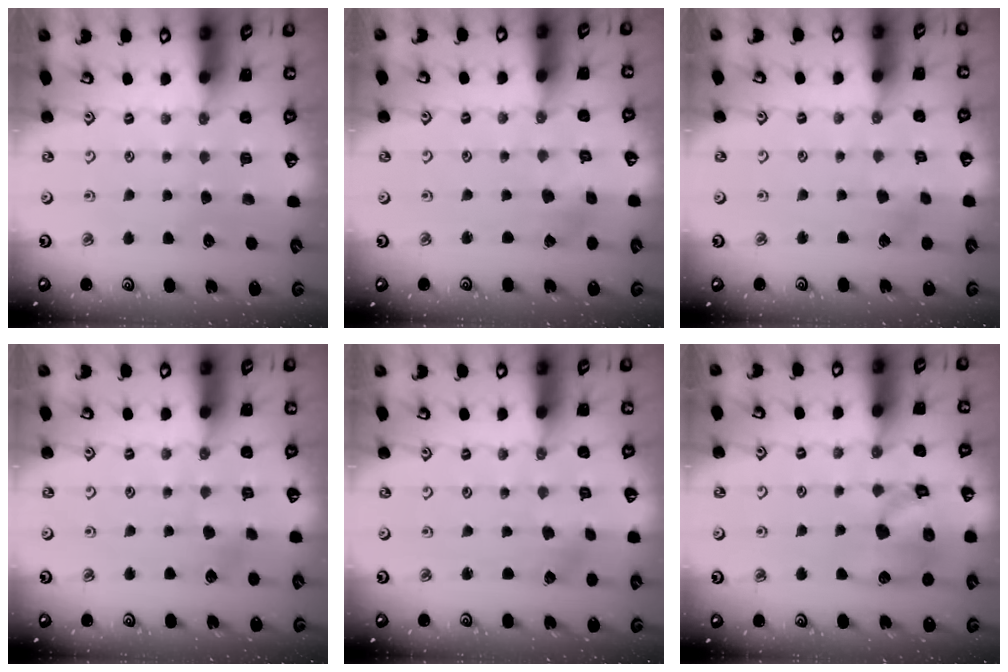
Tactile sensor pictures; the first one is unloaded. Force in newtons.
{"total": 1.4, "press": 1.4, "slide": 0.1}
{"total": 2.4, "press": 2.4, "slide": 0.3}
{"total": 2.3, "press": 2.3, "slide": 0.2}
{"total": 0.6, "press": 0.6, "slide": 0.1}
{"total": 14.2, "press": 14.1, "slide": 2.1}